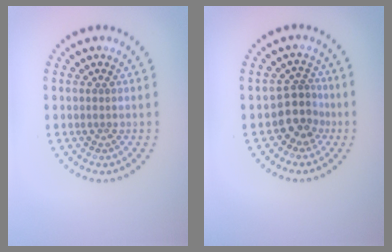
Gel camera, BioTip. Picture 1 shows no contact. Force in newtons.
{"total": 2.8, "press": 2.3, "slide": 1.6}